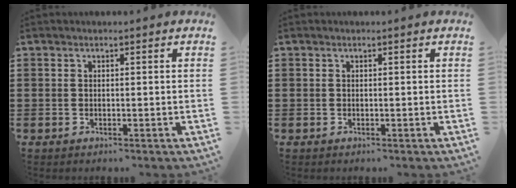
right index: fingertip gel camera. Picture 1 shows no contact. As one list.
[{"total": 0.0}]